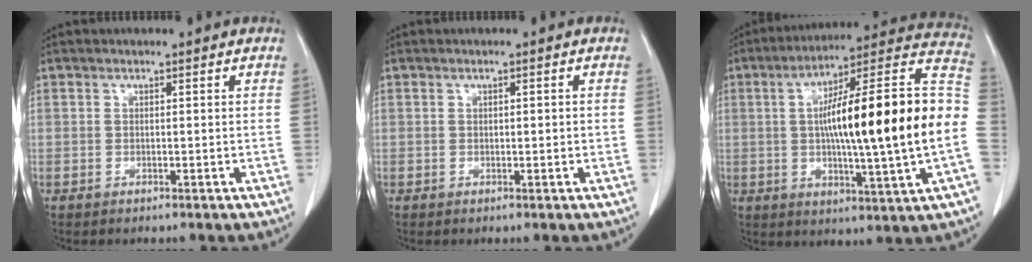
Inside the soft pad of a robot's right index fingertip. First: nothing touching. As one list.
[{"total": 1.3, "force": [0.0, 0.4, 1.2], "torque": [-0.021, 0.000, 0.002]}, {"total": 25.8, "force": [-1.0, 1.2, 25.8], "torque": [-0.339, 0.028, -0.026]}]